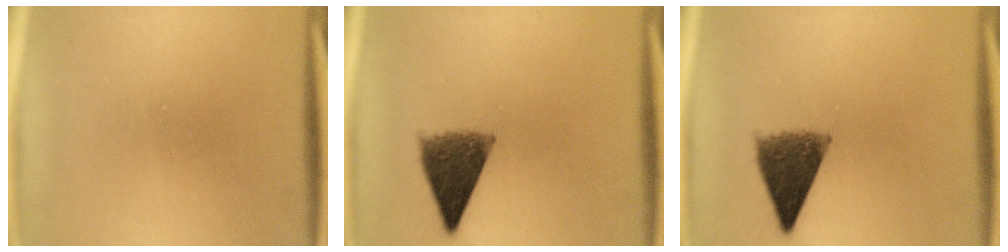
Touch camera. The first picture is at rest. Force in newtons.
{"total": 8.2}
{"total": 8.2}